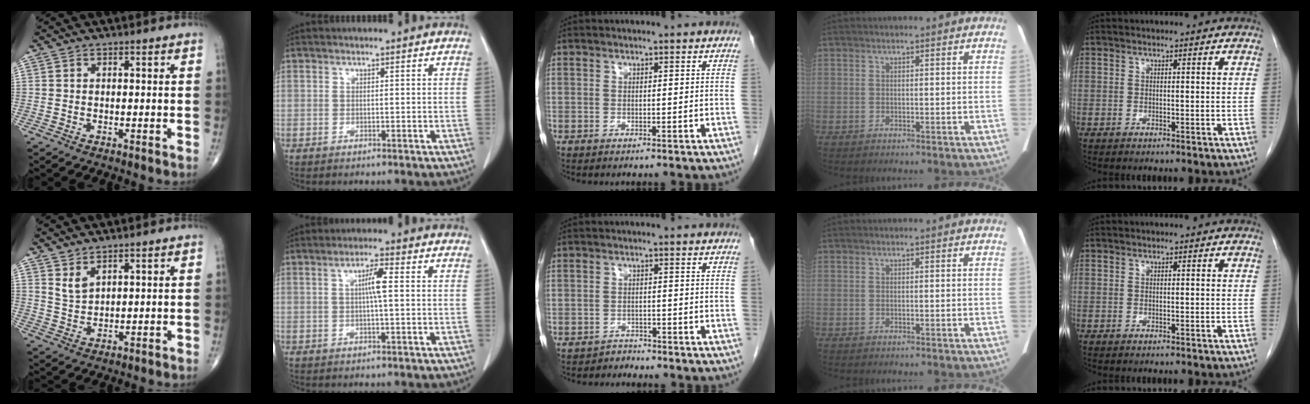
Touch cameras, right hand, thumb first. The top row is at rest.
{"thumb": {"total": 3.0, "force": [2.3, 1.1, 1.6], "torque": [-0.027, -0.023, 0.051]}, "index": {"total": 3.5, "force": [0.5, 0.3, 3.5], "torque": [-0.066, 0.005, 0.006]}, "middle": {"total": 1.5, "force": [-1.3, 0.3, -0.6], "torque": [0.014, -0.003, -0.024]}}